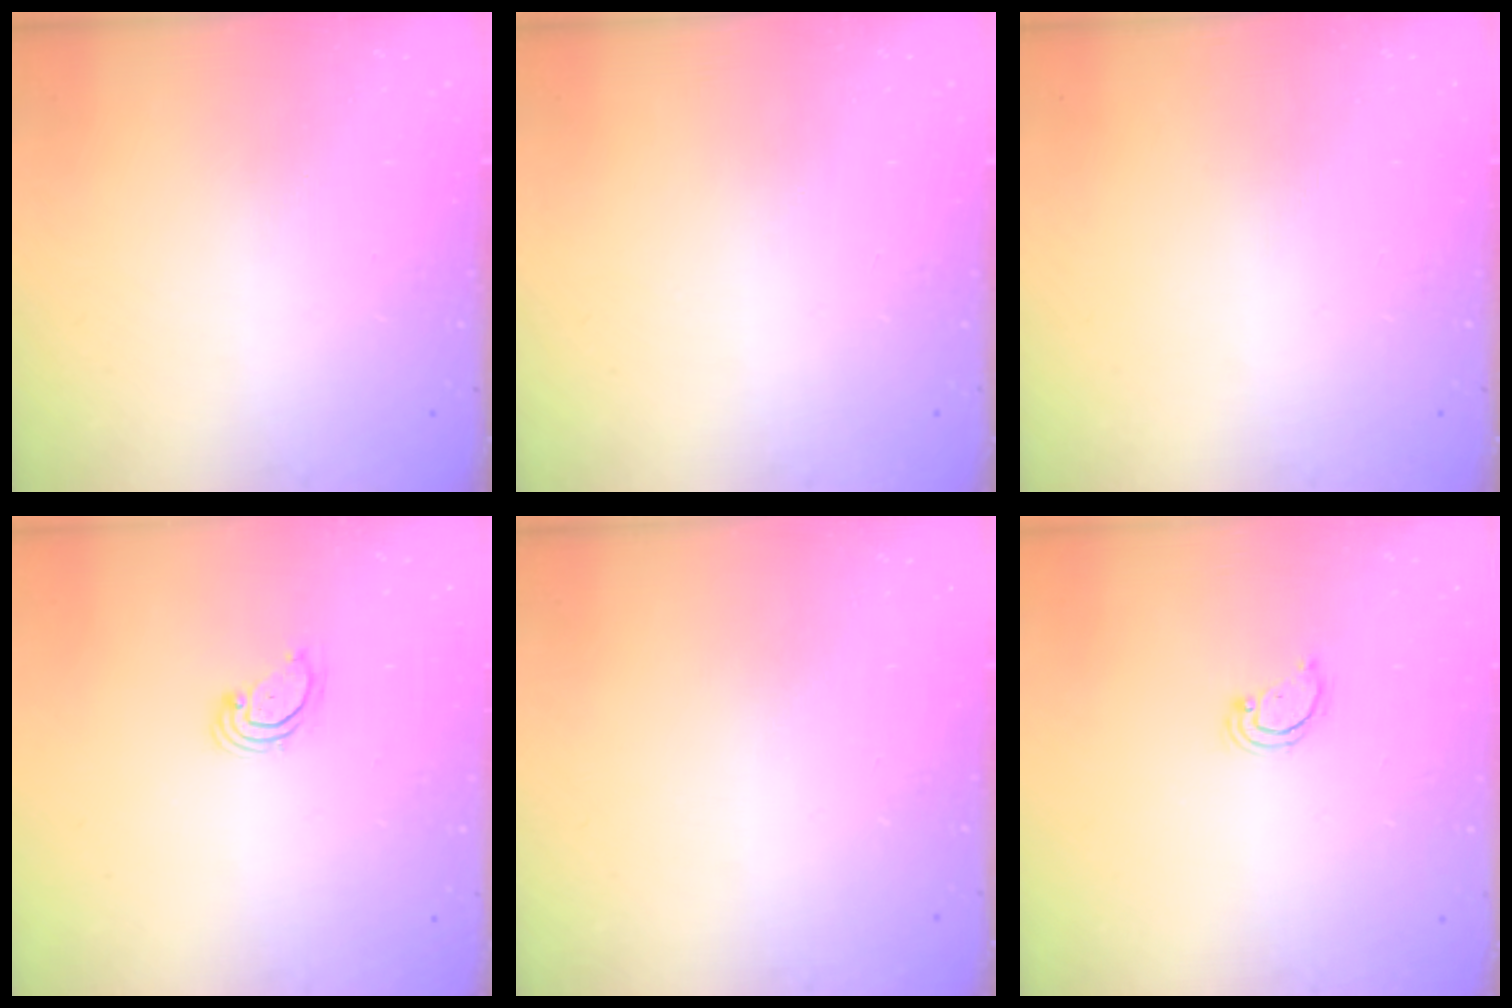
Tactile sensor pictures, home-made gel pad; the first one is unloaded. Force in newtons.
{"total": 0.0}
{"total": 0.0}
{"total": 3.0, "press": 3.0, "slide": 0.3}
{"total": 0.0}
{"total": 2.2, "press": 2.2, "slide": 0.2}